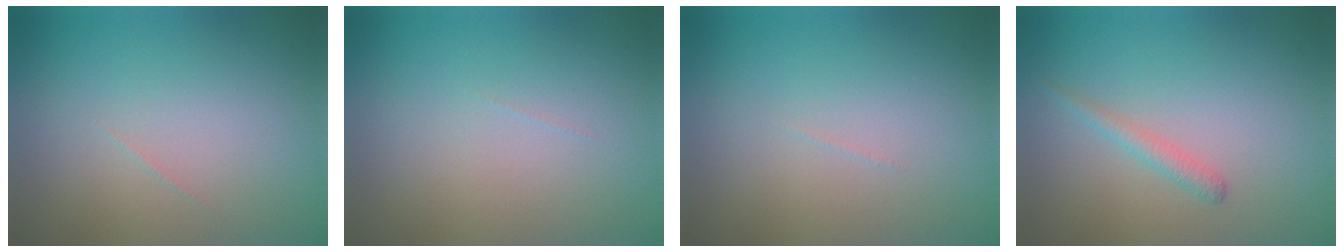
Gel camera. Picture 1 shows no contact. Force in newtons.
{"total": 0.0}
{"total": 0.0}
{"total": 1.4, "press": 1.4, "slide": 0.0}